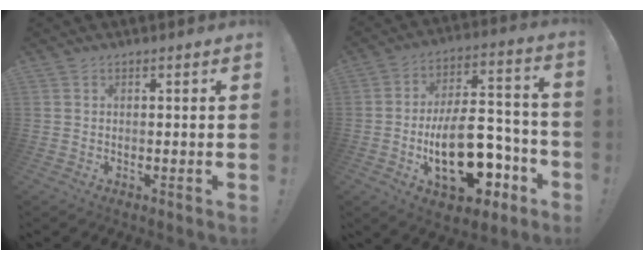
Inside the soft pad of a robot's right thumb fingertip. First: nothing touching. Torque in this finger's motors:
{"motor_torque": [0.53, 0.78, 2.00, -0.77, 0.48]}